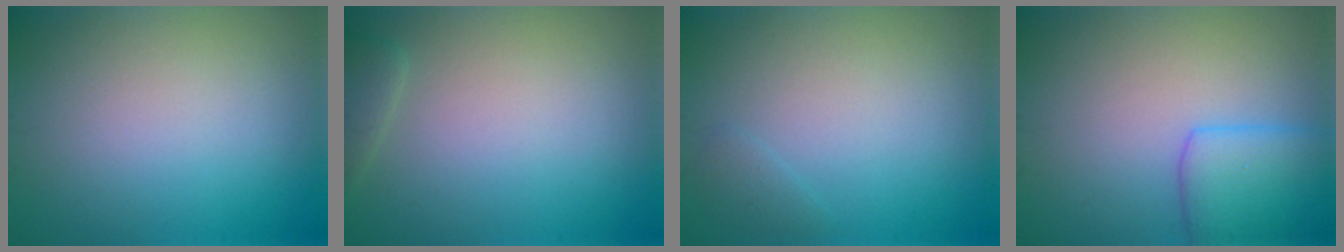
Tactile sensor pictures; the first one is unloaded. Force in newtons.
{"total": 1.5, "press": 1.5, "slide": 0.1}
{"total": 0.9, "press": 0.9, "slide": 0.1}
{"total": 4.1, "press": 4.1, "slide": 0.1}